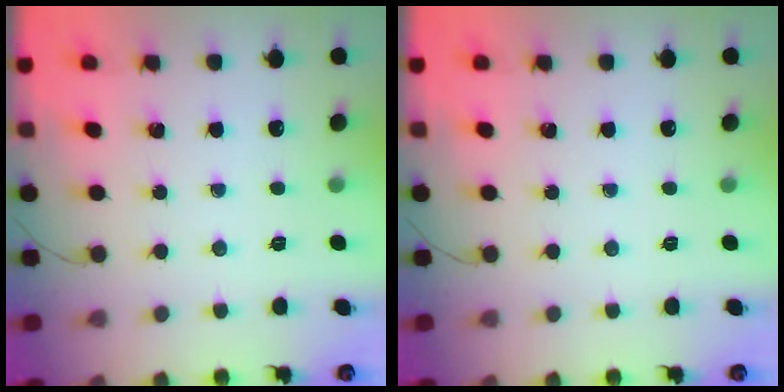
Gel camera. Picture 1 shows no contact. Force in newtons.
{"total": 0.0}